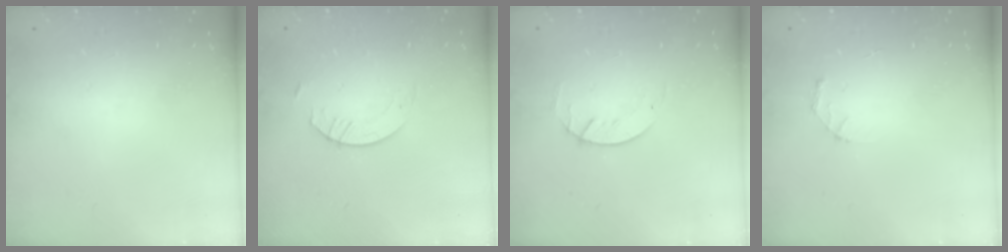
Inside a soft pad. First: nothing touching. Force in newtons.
{"total": 2.9, "press": 2.9, "slide": 0.3}
{"total": 1.4, "press": 1.4, "slide": 0.2}
{"total": 2.1, "press": 2.1, "slide": 0.2}